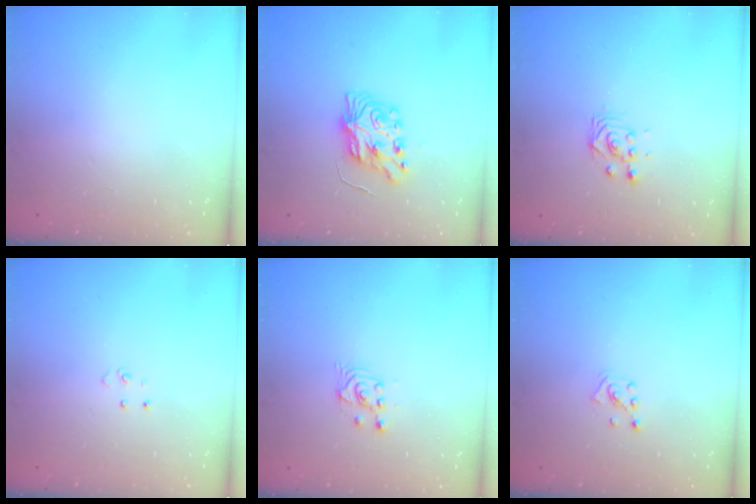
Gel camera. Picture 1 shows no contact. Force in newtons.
{"total": 7.9, "press": 7.9, "slide": 0.2}
{"total": 2.9, "press": 2.9, "slide": 0.4}
{"total": 3.8, "press": 3.8, "slide": 0.3}
{"total": 2.6, "press": 2.5, "slide": 0.3}
{"total": 2.2, "press": 2.2, "slide": 0.3}